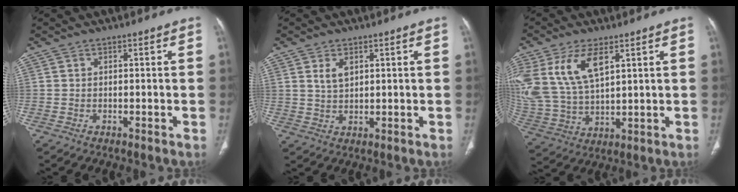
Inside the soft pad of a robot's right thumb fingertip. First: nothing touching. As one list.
[{"total": 3.4, "force": [1.6, 2.0, 2.3], "torque": [-0.039, -0.009, 0.036]}, {"total": 15.6, "force": [6.8, 7.9, 11.6], "torque": [-0.243, -0.017, 0.145]}]